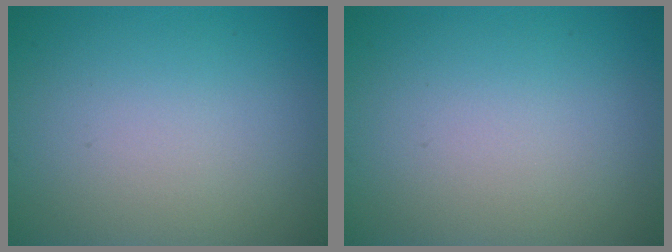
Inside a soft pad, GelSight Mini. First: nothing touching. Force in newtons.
{"total": 0.0}